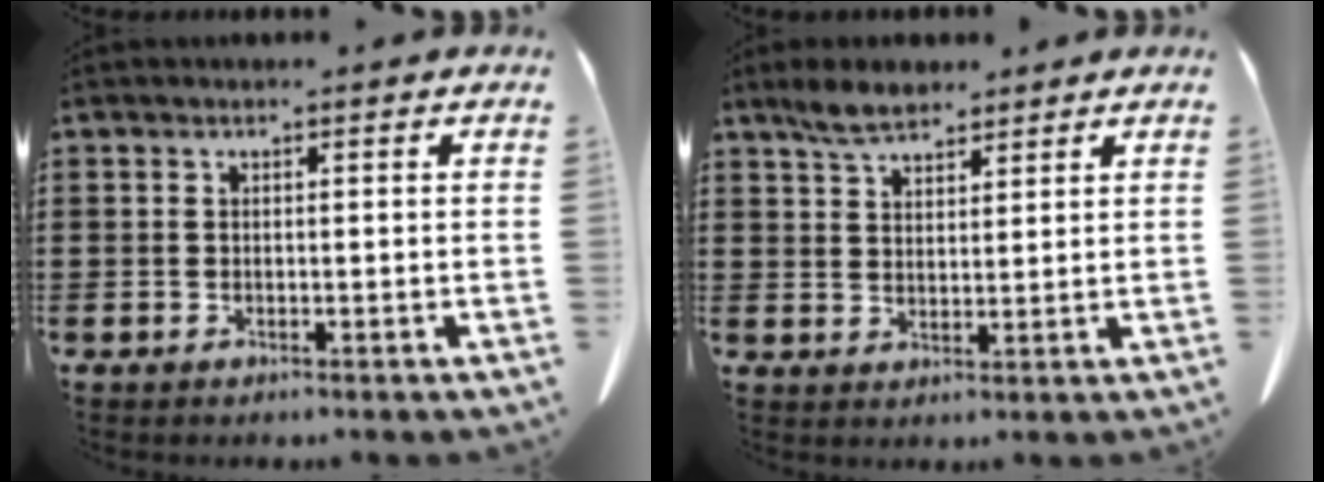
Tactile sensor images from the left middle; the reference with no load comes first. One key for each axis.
{"total": 4.4, "fx": 3.6, "fy": 1.5, "fz": 2.1, "tx": -0.050, "ty": -0.001, "tz": 0.068}